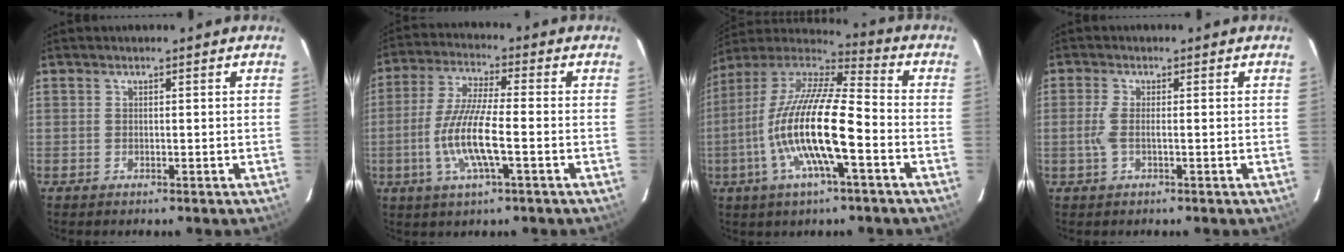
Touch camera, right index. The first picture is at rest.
{"total": 11.5, "force": [-3.1, 1.6, 11.0], "torque": [-0.226, -0.006, -0.060]}
{"total": 19.3, "force": [-5.5, 3.7, 18.1], "torque": [-0.339, -0.017, -0.113]}
{"total": 2.9, "force": [-0.4, 0.5, 2.9], "torque": [-0.061, -0.001, -0.010]}